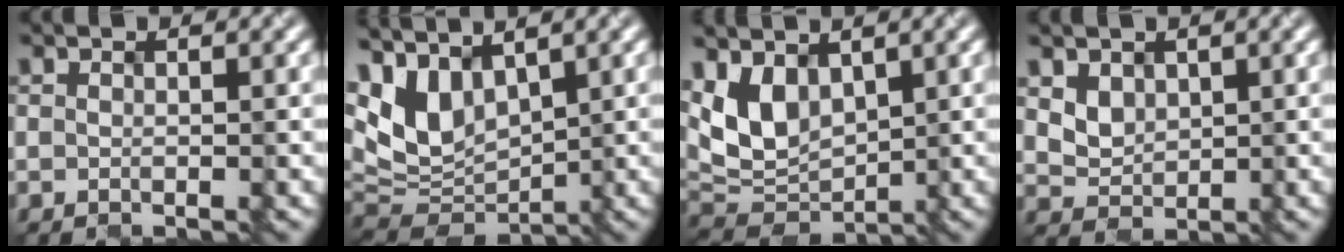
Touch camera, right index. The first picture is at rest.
{"total": 7.2, "force": [3.2, 4.2, 5.0], "torque": [-0.119, 0.000, 0.061]}
{"total": 6.0, "force": [2.1, 4.0, 4.0], "torque": [-0.086, -0.007, 0.038]}
{"total": 2.4, "force": [1.1, 1.9, 0.9], "torque": [-0.027, -0.008, 0.027]}